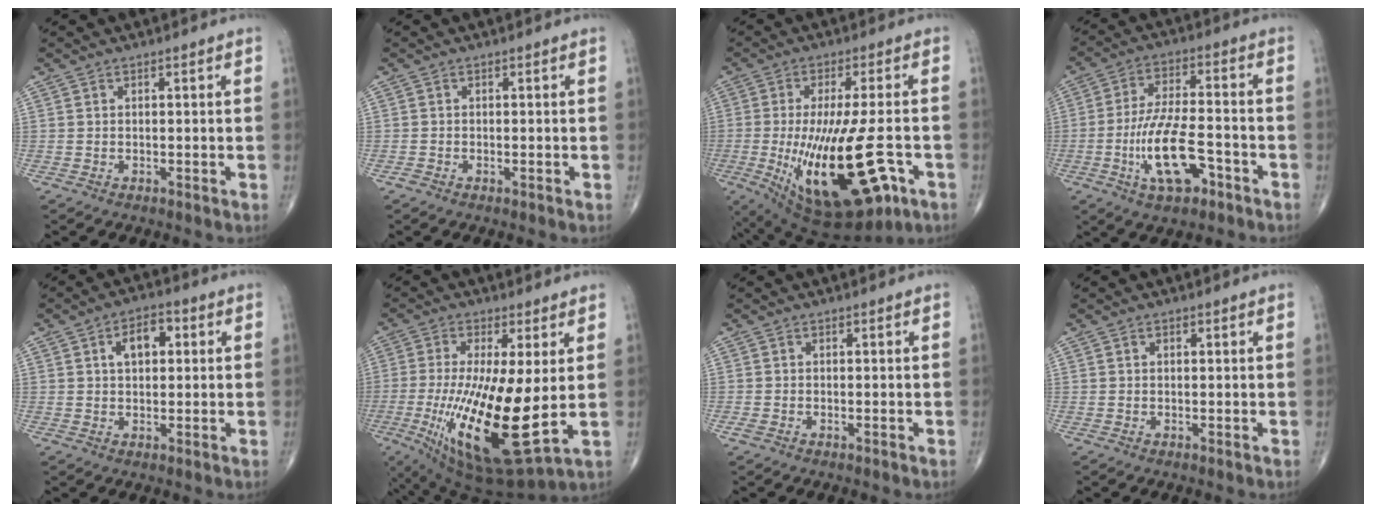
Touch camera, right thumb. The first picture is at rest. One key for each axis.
{"total": 0.8, "fx": -0.5, "fy": 0.3, "fz": 0.6, "tx": -0.009, "ty": 0.003, "tz": -0.008}
{"total": 23.4, "fx": -7.2, "fy": 8.4, "fz": 20.7, "tx": -0.354, "ty": -0.014, "tz": -0.091}
{"total": 12.9, "fx": -5.1, "fy": 5.1, "fz": 10.7, "tx": -0.201, "ty": 0.028, "tz": -0.087}
{"total": 6.3, "fx": 1.6, "fy": 3.8, "fz": 4.8, "tx": -0.060, "ty": 0.010, "tz": 0.020}
{"total": 21.1, "fx": -2.1, "fy": 5.9, "fz": 20.1, "tx": -0.406, "ty": -0.039, "tz": -0.019}
{"total": 1.2, "fx": -0.5, "fy": 0.6, "fz": 0.9, "tx": -0.022, "ty": 0.001, "tz": -0.008}
{"total": 0.6, "fx": 0.2, "fy": 0.5, "fz": 0.3, "tx": 0.000, "ty": 0.000, "tz": 0.003}